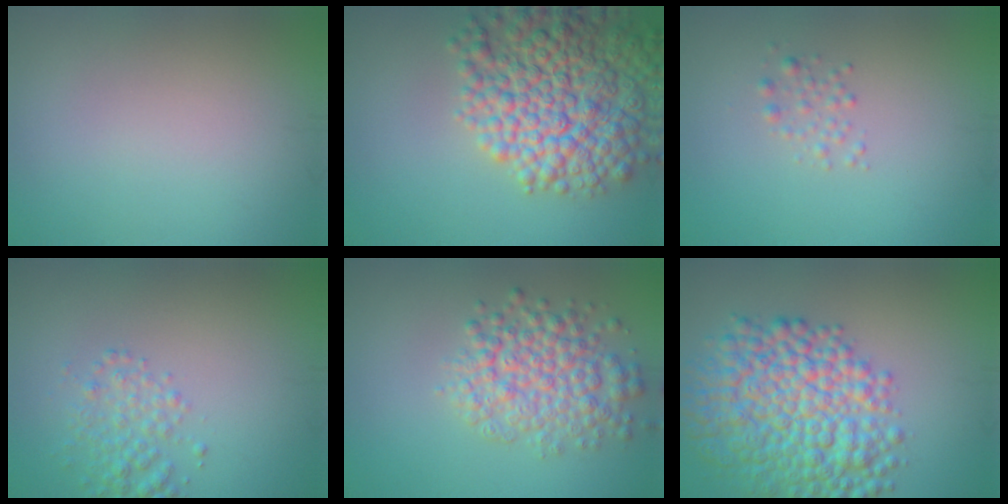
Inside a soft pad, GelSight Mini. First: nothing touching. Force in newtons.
{"total": 10.3, "press": 10.3, "slide": 0.5}
{"total": 1.2, "press": 1.2, "slide": 0.0}
{"total": 2.6, "press": 2.6, "slide": 0.1}
{"total": 5.4, "press": 5.4, "slide": 0.1}
{"total": 10.5, "press": 10.5, "slide": 0.0}